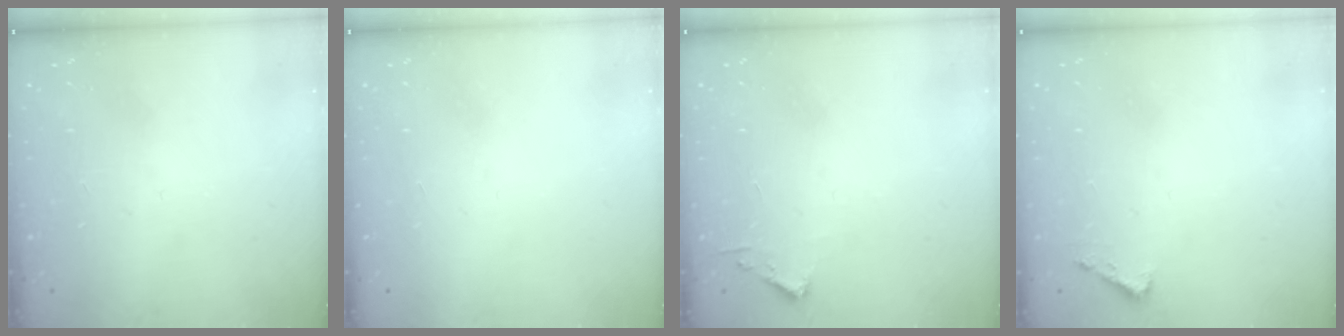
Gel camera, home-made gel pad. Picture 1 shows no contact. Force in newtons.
{"total": 1.5, "press": 1.5, "slide": 0.1}
{"total": 2.4, "press": 2.4, "slide": 0.3}
{"total": 1.6, "press": 1.6, "slide": 0.1}